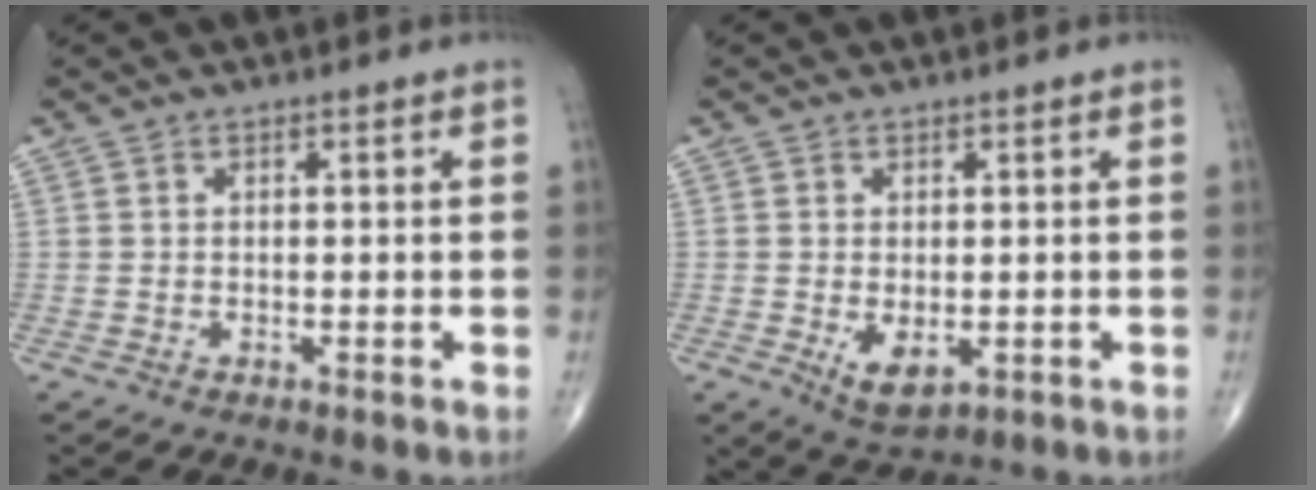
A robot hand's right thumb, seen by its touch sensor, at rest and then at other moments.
{"total": 4.7, "force": [-0.8, 2.5, 3.9], "torque": [-0.057, -0.011, -0.001]}